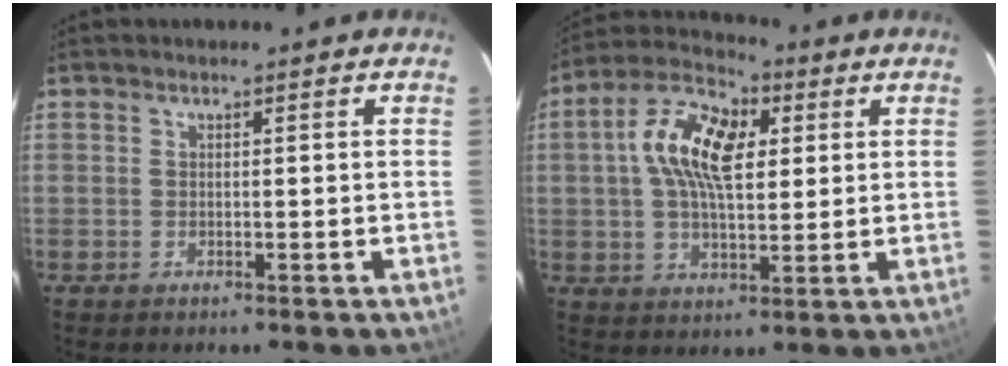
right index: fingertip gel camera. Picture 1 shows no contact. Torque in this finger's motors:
{"motor_torque": [0.54, 0.01, 0.68, 0.21]}